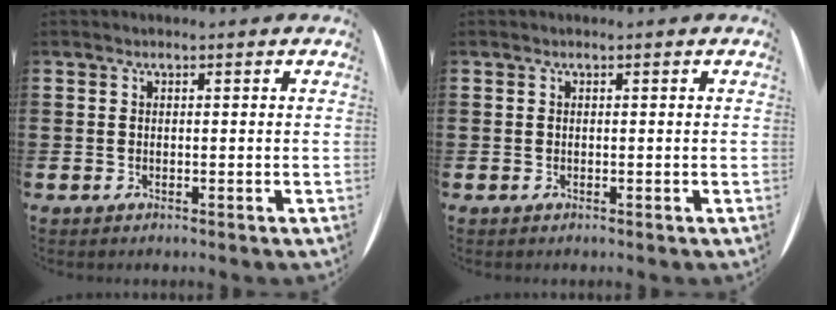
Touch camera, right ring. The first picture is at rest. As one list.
[{"total": 0.0}]